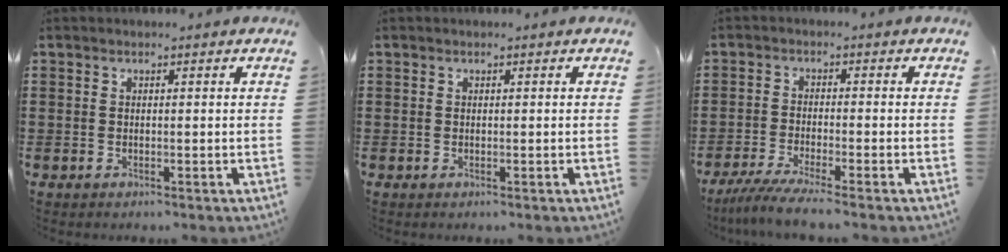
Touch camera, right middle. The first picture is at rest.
{"total": 0.0}
{"total": 4.0, "force": [-3.4, -0.4, 2.0], "torque": [-0.054, -0.018, -0.071]}